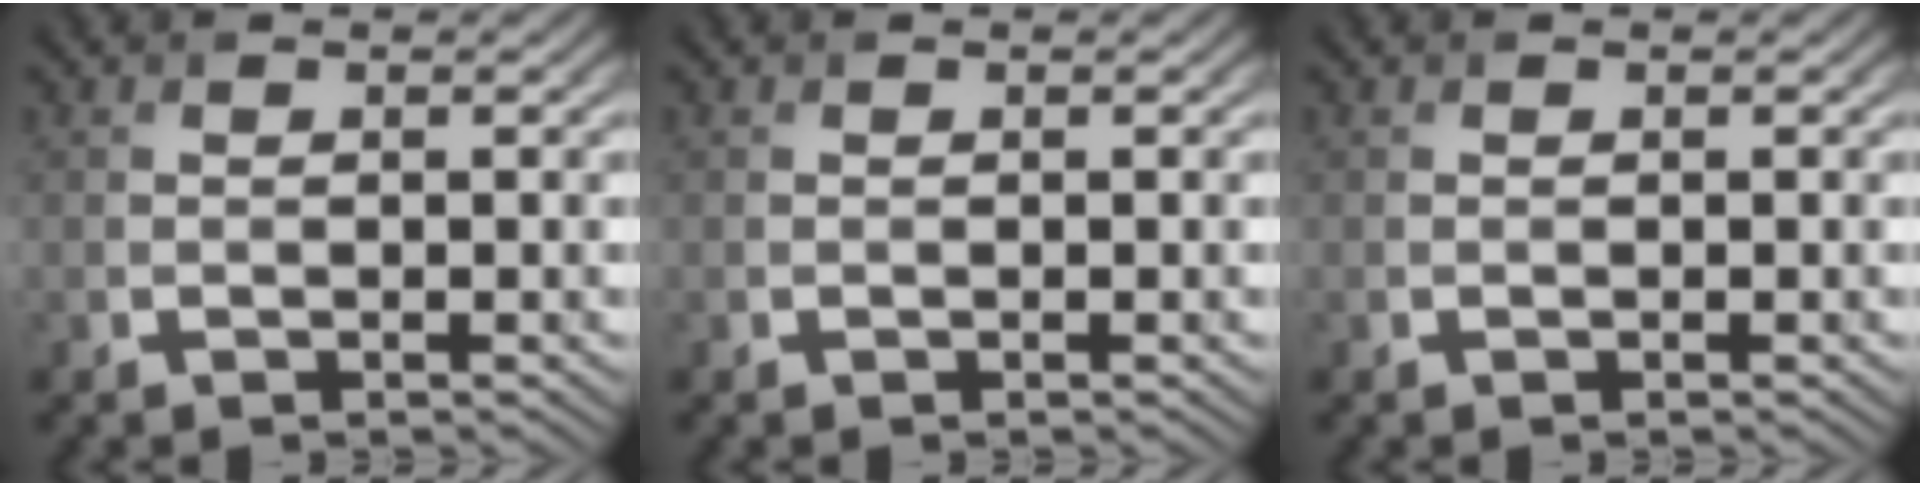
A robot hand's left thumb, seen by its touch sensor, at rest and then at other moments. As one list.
[{"total": 0.0}, {"total": 0.0}]